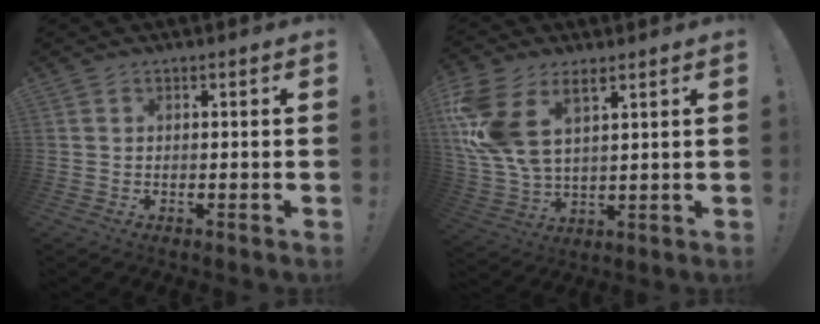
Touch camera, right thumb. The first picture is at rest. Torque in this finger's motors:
{"motor_torque": [1.82, 1.97, 0.66, -0.12, 0.22]}